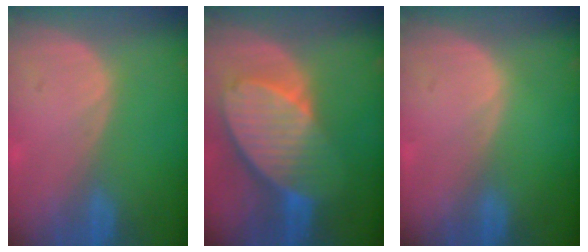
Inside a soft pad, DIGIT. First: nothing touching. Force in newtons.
{"total": 10.3, "press": 8.9, "slide": 5.1}
{"total": 0.0}